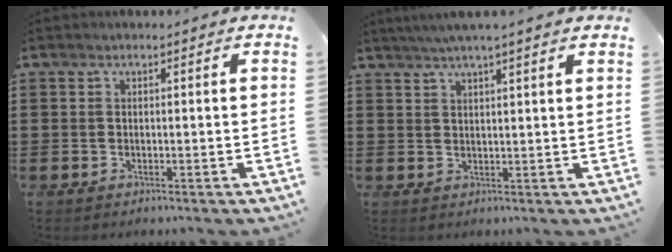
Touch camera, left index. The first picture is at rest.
{"total": 3.2, "force": [2.7, -0.5, 1.7], "torque": [-0.038, -0.002, 0.047]}